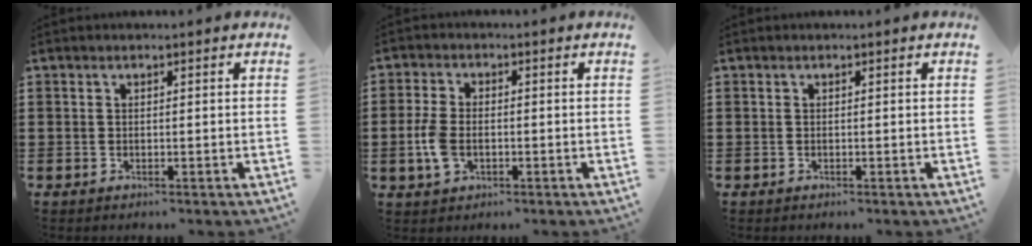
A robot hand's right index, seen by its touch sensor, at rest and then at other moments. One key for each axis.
{"total": 4.8, "fx": -1.0, "fy": 2.9, "fz": 3.7, "tx": -0.097, "ty": -0.005, "tz": -0.024}
{"total": 0.0}